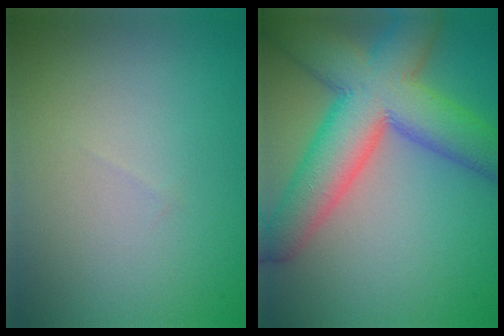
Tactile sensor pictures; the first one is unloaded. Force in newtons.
{"total": 11.3, "press": 11.3, "slide": 0.2}